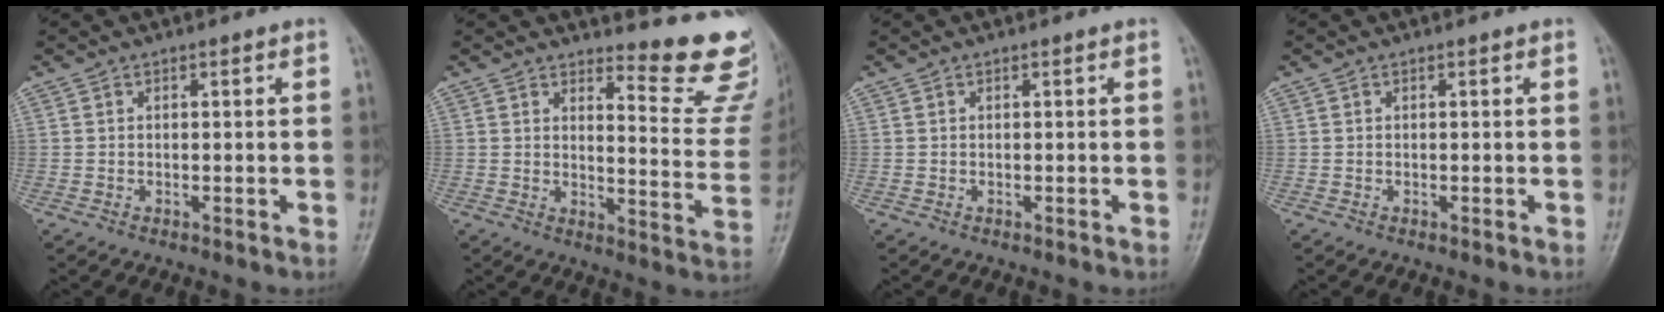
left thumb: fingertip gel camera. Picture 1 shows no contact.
{"total": 14.0, "force": [12.8, 3.0, 4.7], "torque": [-0.021, -0.153, 0.138]}
{"total": 0.0}
{"total": 0.0}